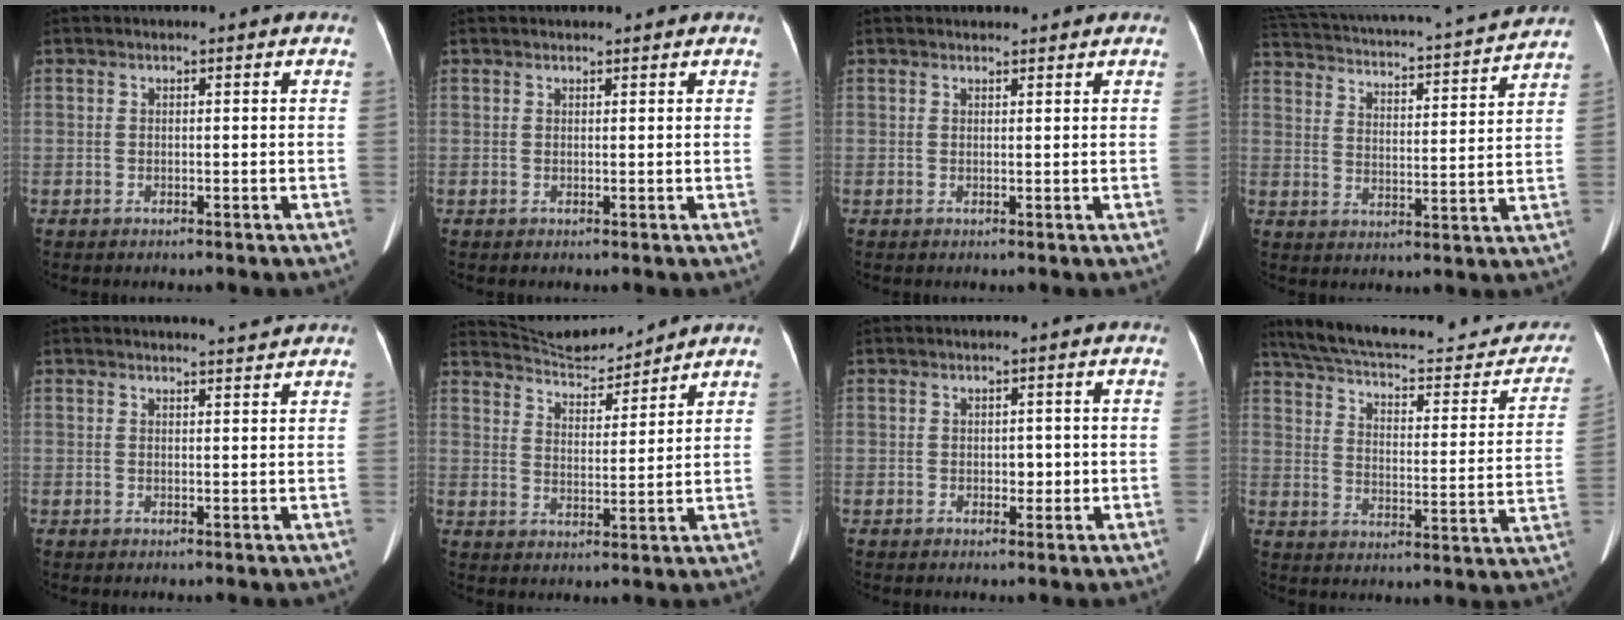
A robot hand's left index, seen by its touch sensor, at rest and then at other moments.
{"total": 2.0, "force": [1.8, 0.3, 0.6], "torque": [-0.011, 0.018, 0.023]}
{"total": 2.5, "force": [2.3, 0.5, 0.5], "torque": [-0.010, 0.016, 0.031]}
{"total": 17.3, "force": [15.4, 1.5, 7.6], "torque": [-0.142, 0.000, 0.218]}
{"total": 3.0, "force": [2.9, -0.5, 0.5], "torque": [-0.008, -0.001, 0.039]}
{"total": 9.0, "force": [8.9, 0.5, 1.1], "torque": [-0.033, 0.006, 0.155]}
{"total": 1.4, "force": [-0.2, 1.1, 0.9], "torque": [-0.014, -0.002, -0.002]}
{"total": 27.8, "force": [24.5, 7.3, 10.9], "torque": [-0.170, -0.027, 0.309]}